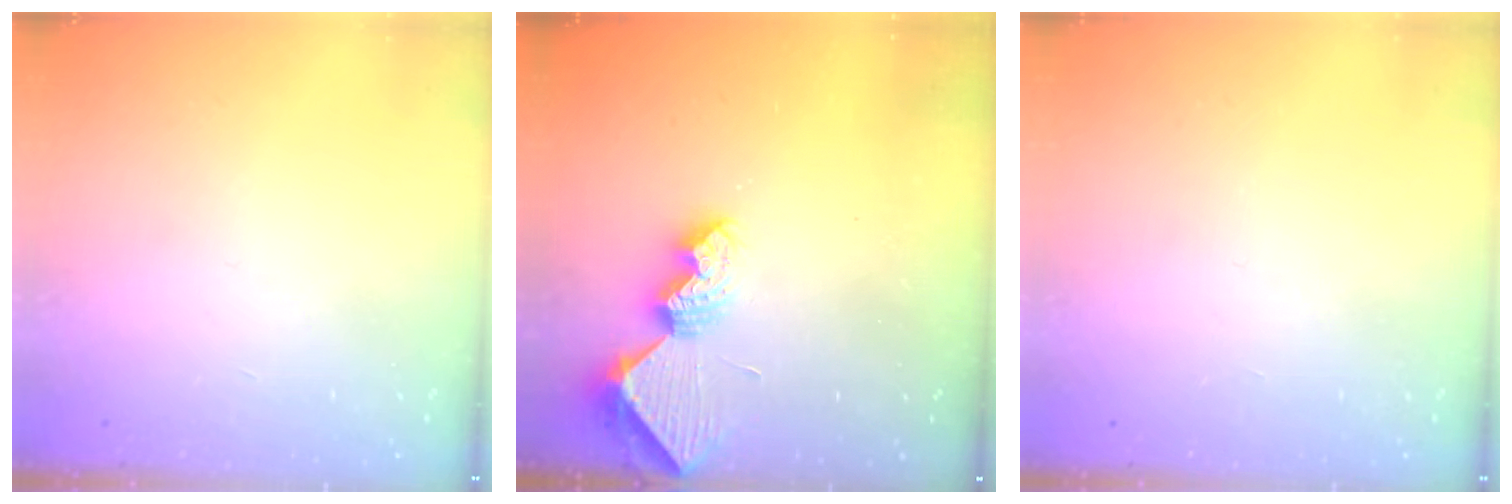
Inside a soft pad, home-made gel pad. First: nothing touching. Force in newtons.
{"total": 7.7, "press": 7.7, "slide": 0.7}
{"total": 0.0}